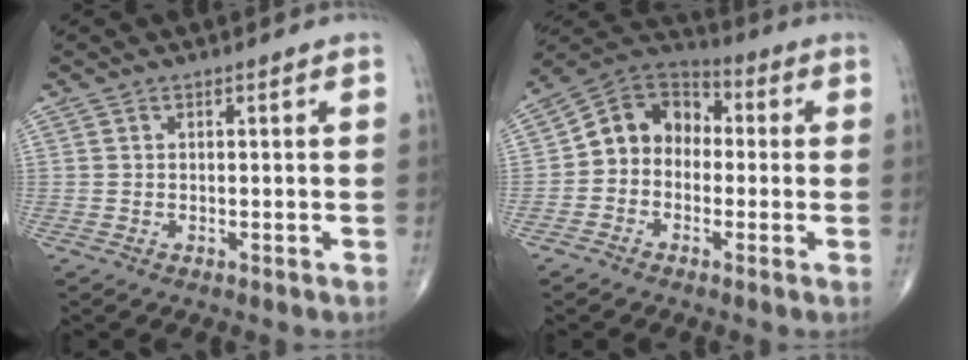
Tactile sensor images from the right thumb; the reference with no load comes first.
{"total": 10.3, "force": [-0.6, 8.5, 5.8], "torque": [-0.068, 0.044, -0.032]}